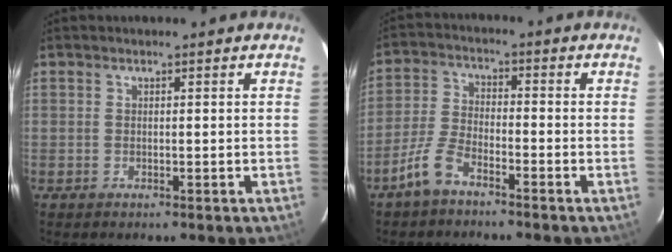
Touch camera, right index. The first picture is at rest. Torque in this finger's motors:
{"motor_torque": [0.35, -0.43, 0.07, 0.05]}